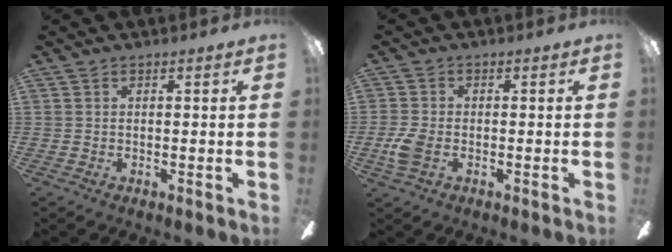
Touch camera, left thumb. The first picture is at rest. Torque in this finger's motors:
{"motor_torque": [-0.05, 0.06, -0.14, 0.06, 0.03]}